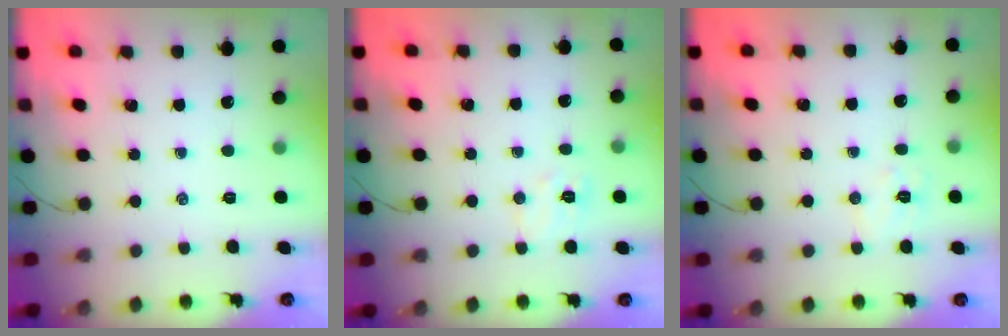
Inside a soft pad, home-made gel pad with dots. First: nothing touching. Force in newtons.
{"total": 6.8, "press": 6.6, "slide": 1.3}
{"total": 6.1, "press": 6.0, "slide": 1.2}